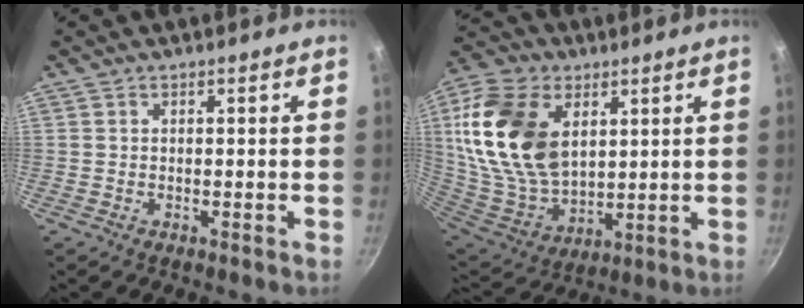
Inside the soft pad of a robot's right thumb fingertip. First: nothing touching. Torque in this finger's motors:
{"motor_torque": [0.81, 2.73, 2.42, 0.35, 0.71]}